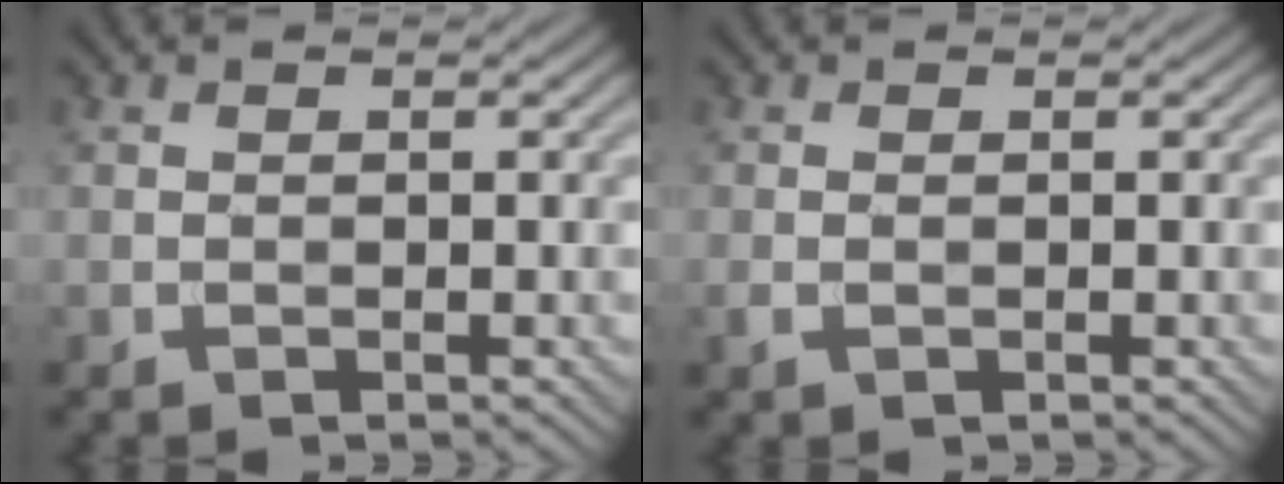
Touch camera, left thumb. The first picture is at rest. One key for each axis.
{"total": 1.0, "fx": -0.2, "fy": 0.4, "fz": 0.8, "tx": -0.023, "ty": -0.001, "tz": -0.003}